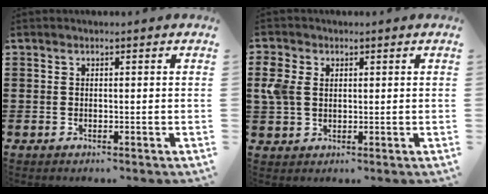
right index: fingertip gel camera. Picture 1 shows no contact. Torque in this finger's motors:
{"motor_torque": [0.49, -0.30, 0.40, 0.11]}